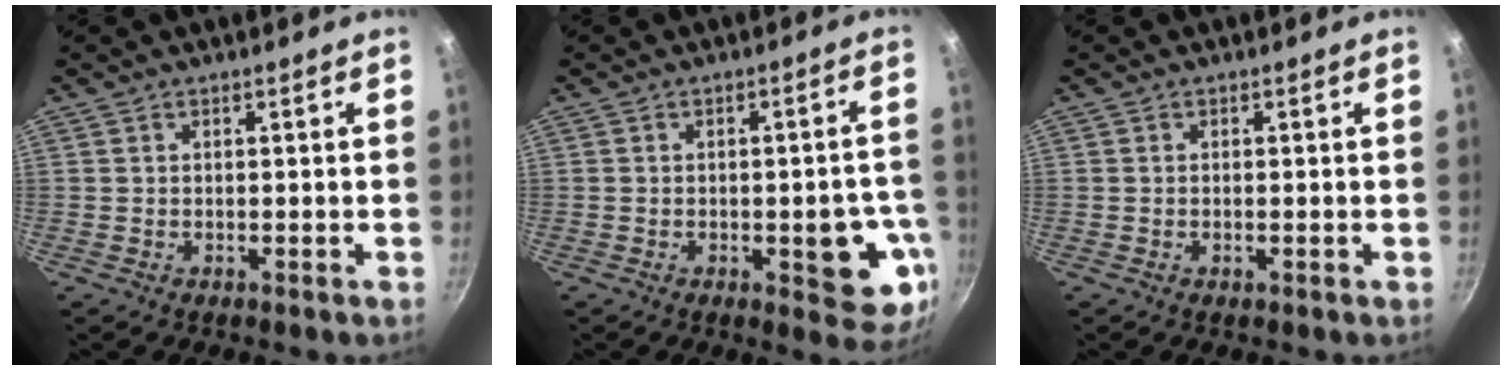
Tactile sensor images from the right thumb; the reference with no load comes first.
{"total": 10.8, "force": [-2.8, 4.4, 9.4], "torque": [-0.072, 0.009, -0.033]}
{"total": 0.5, "force": [-0.1, 0.1, 0.5], "torque": [-0.009, 0.000, -0.003]}